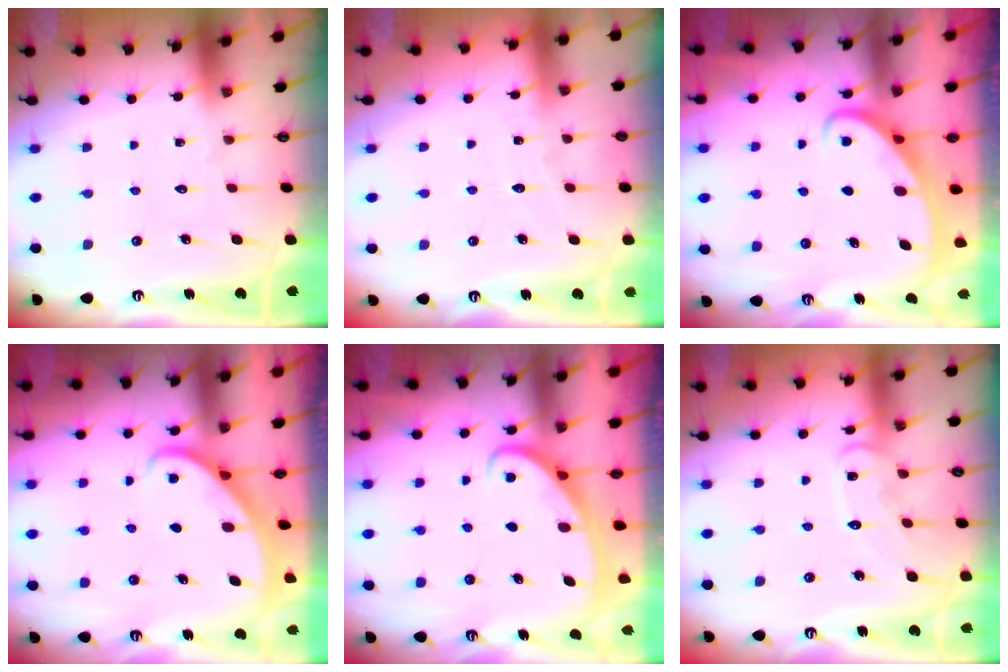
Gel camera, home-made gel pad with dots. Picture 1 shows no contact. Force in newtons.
{"total": 3.6, "press": 3.6, "slide": 0.4}
{"total": 2.4, "press": 2.4, "slide": 0.4}
{"total": 2.1, "press": 2.1, "slide": 0.2}
{"total": 2.5, "press": 2.5, "slide": 0.4}
{"total": 10.3, "press": 10.3, "slide": 0.8}